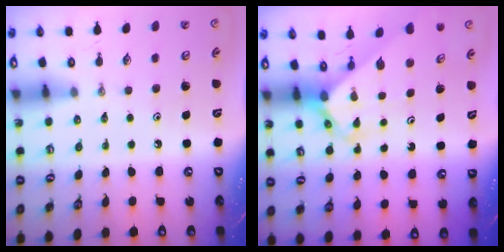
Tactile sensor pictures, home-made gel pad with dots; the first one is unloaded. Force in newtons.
{"total": 2.8, "press": 2.8, "slide": 0.1}